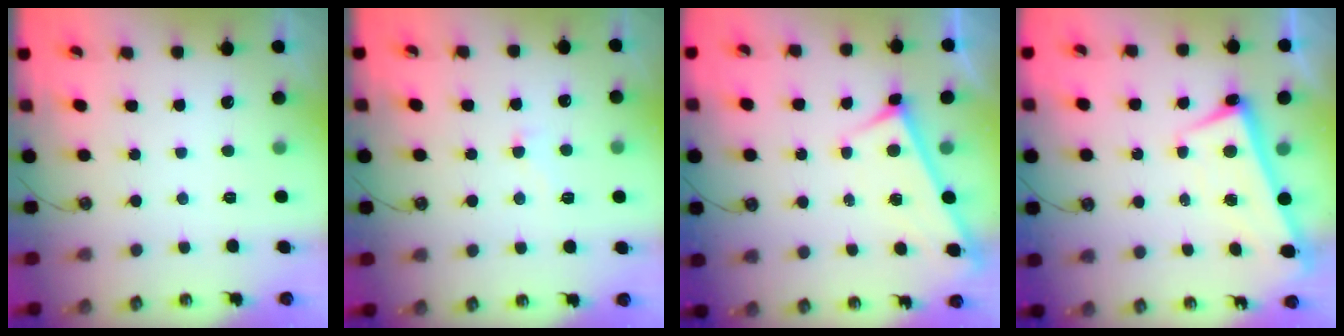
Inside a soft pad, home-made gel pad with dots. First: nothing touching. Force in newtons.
{"total": 2.7, "press": 2.5, "slide": 0.9}
{"total": 3.0, "press": 2.9, "slide": 0.3}
{"total": 2.6, "press": 2.5, "slide": 0.7}